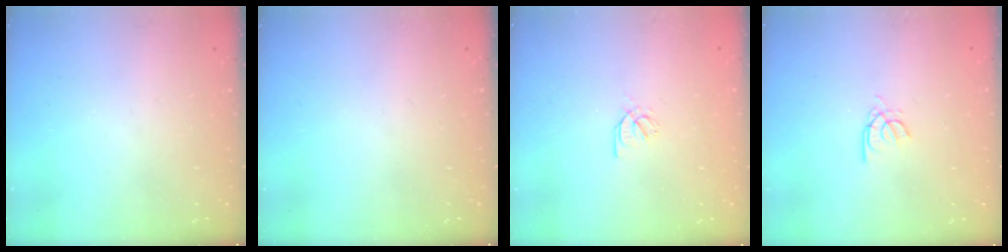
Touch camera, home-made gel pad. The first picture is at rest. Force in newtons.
{"total": 0.0}
{"total": 2.1, "press": 2.1, "slide": 0.2}
{"total": 3.0, "press": 3.0, "slide": 0.5}